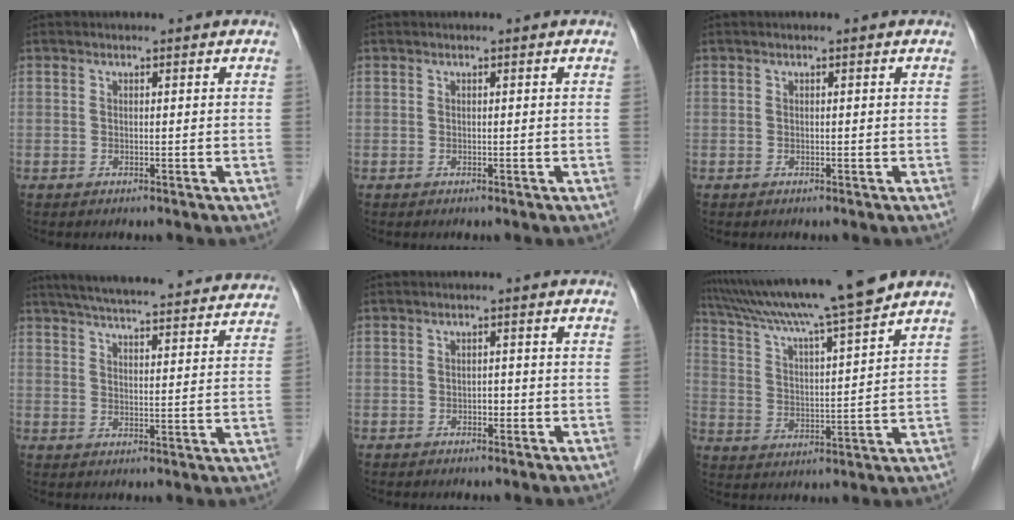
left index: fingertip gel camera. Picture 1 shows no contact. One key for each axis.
{"total": 0.0}
{"total": 0.0}
{"total": 27.5, "fx": 25.2, "fy": 3.1, "fz": 10.6, "tx": -0.172, "ty": -0.018, "tz": 0.316}
{"total": 1.3, "fx": -0.7, "fy": 0.7, "fz": 0.9, "tx": -0.011, "ty": 0.000, "tz": -0.013}
{"total": 15.9, "fx": 13.8, "fy": -1.2, "fz": 8.0, "tx": -0.142, "ty": 0.004, "tz": 0.221}